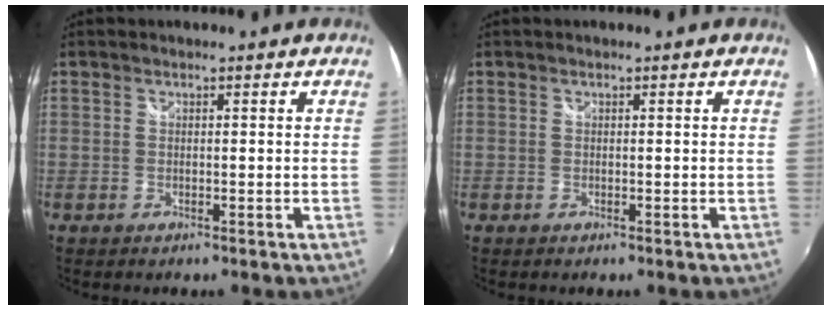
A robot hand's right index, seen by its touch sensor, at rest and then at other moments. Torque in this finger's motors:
{"motor_torque": [0.00, 0.00, 0.00, 0.00]}